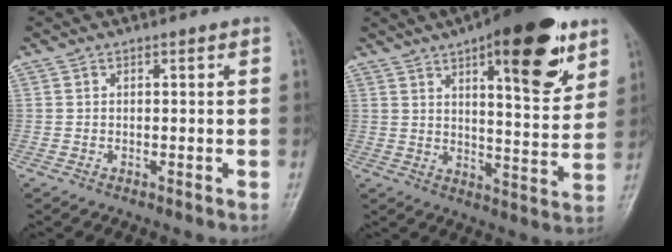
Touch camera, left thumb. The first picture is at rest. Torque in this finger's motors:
{"motor_torque": [0.64, 0.60, 1.49, -1.28, 0.32]}